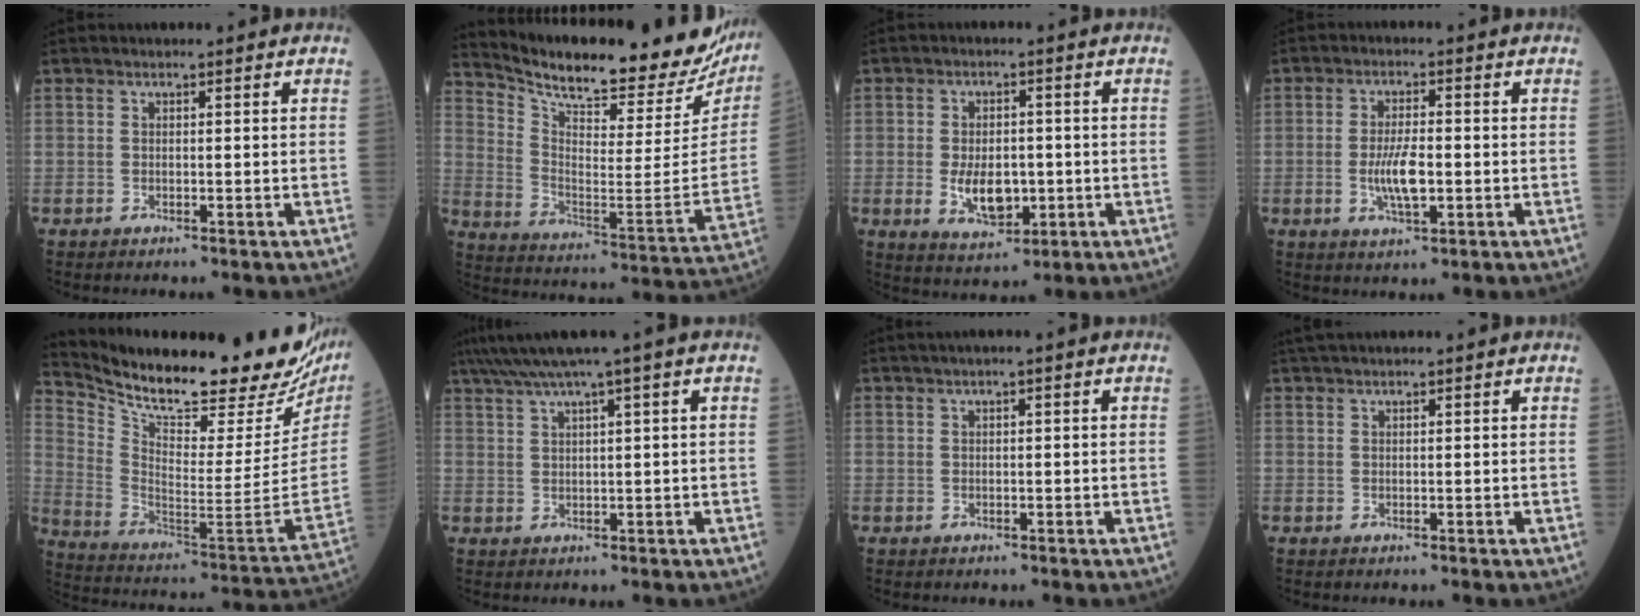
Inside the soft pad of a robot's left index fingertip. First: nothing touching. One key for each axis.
{"total": 26.4, "fx": 24.0, "fy": 5.5, "fz": 9.6, "tx": -0.165, "ty": -0.073, "tz": 0.322}
{"total": 6.8, "fx": -1.3, "fy": 3.8, "fz": 5.5, "tx": -0.102, "ty": -0.006, "tz": -0.012}
{"total": 5.3, "fx": -0.9, "fy": 1.5, "fz": 5.0, "tx": -0.104, "ty": -0.005, "tz": -0.017}
{"total": 28.1, "fx": 23.7, "fy": 6.1, "fz": 13.7, "tx": -0.239, "ty": -0.061, "tz": 0.336}
{"total": 6.7, "fx": 4.5, "fy": -1.2, "fz": 4.8, "tx": -0.086, "ty": 0.032, "tz": 0.079}
{"total": 0.9, "fx": 0.4, "fy": -0.1, "fz": 0.9, "tx": -0.016, "ty": 0.006, "tz": 0.008}
{"total": 2.3, "fx": 2.0, "fy": -0.2, "fz": 1.1, "tx": -0.015, "ty": 0.025, "tz": 0.039}